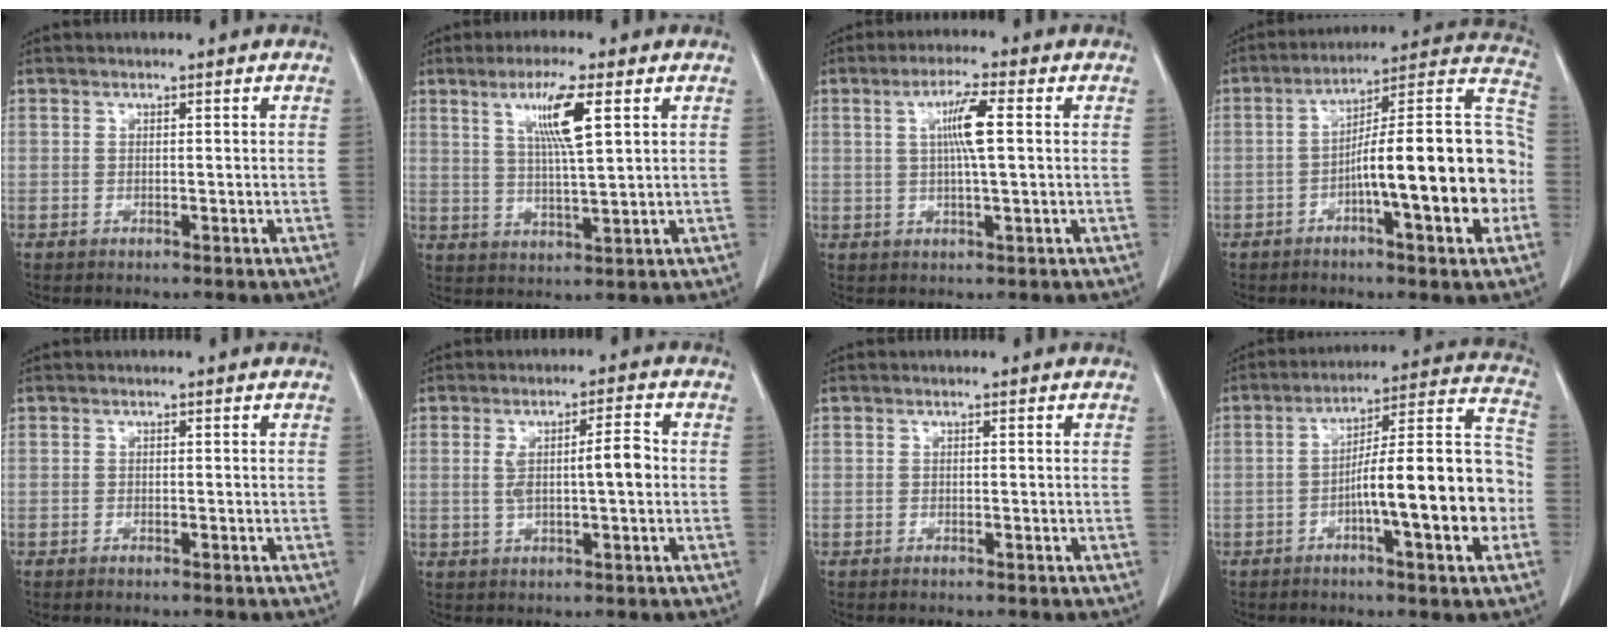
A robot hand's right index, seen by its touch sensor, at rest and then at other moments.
{"total": 7.8, "force": [3.2, 0.1, 7.1], "torque": [-0.132, -0.001, 0.059]}
{"total": 5.7, "force": [1.1, 0.1, 5.6], "torque": [-0.104, 0.002, 0.019]}
{"total": 19.9, "force": [-4.5, 2.2, 19.2], "torque": [-0.249, 0.031, -0.064]}
{"total": 0.6, "force": [-0.5, 0.1, 0.3], "torque": [-0.012, -0.002, -0.007]}
{"total": 5.9, "force": [0.1, 1.0, 5.8], "torque": [-0.105, 0.016, 0.006]}
{"total": 0.0}
{"total": 16.7, "force": [-4.2, 1.8, 16.0], "torque": [-0.237, 0.025, -0.061]}